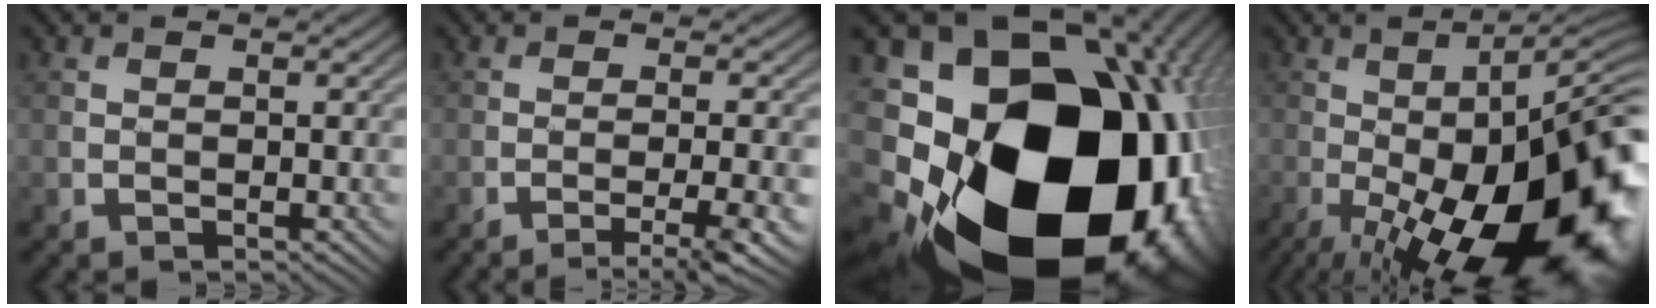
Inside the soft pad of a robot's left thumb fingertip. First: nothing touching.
{"total": 4.8, "force": [-2.4, 0.4, 4.2], "torque": [-0.059, 0.001, -0.039]}
{"total": 24.4, "force": [-5.5, 18.2, 15.3], "torque": [-0.253, -0.082, -0.111]}
{"total": 21.6, "force": [-7.2, 7.1, 19.1], "torque": [-0.257, -0.027, -0.115]}